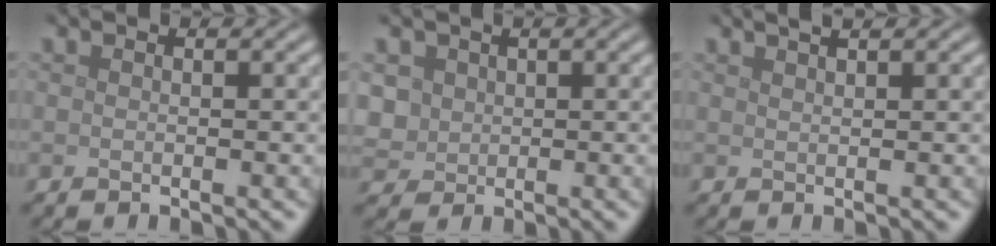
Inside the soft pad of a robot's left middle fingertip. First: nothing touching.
{"total": 2.9, "force": [0.8, 2.6, 1.0], "torque": [-0.030, 0.004, 0.021]}
{"total": 1.8, "force": [1.2, 0.6, 1.2], "torque": [-0.004, 0.003, 0.008]}